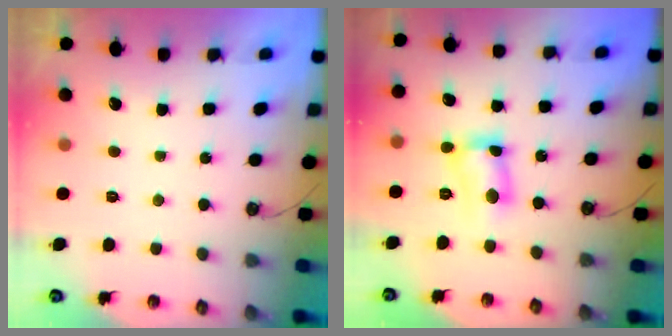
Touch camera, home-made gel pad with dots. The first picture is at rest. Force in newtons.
{"total": 8.5, "press": 8.5, "slide": 0.4}